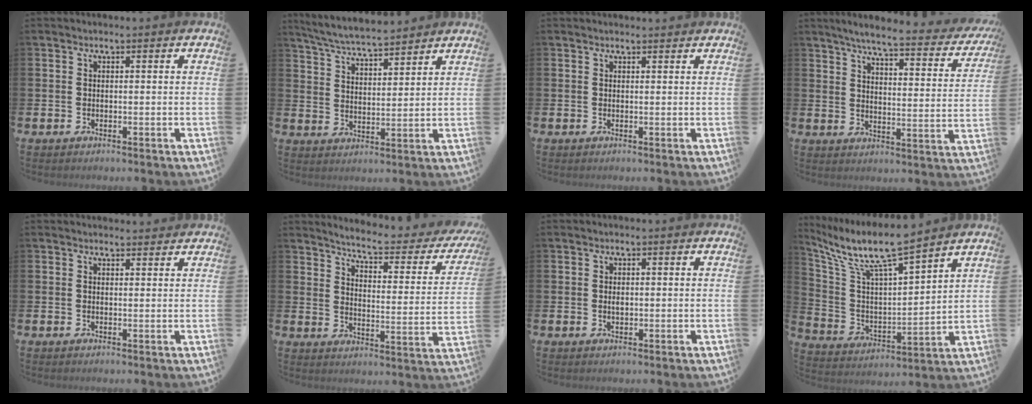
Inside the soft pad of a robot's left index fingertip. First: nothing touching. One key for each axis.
{"total": 6.1, "fx": 5.9, "fy": 0.5, "fz": 1.5, "tx": -0.052, "ty": -0.031, "tz": 0.104}
{"total": 0.7, "fx": 0.7, "fy": 0.1, "fz": 0.2, "tx": 0.007, "ty": -0.003, "tz": 0.010}
{"total": 5.7, "fx": 5.1, "fy": 0.4, "fz": 2.5, "tx": -0.064, "ty": -0.039, "tz": 0.078}
{"total": 1.4, "fx": 1.4, "fy": 0.2, "fz": 0.0, "tx": 0.008, "ty": -0.007, "tz": 0.023}
{"total": 5.5, "fx": 4.9, "fy": 0.6, "fz": 2.4, "tx": -0.064, "ty": -0.040, "tz": 0.073}
{"total": 0.8, "fx": 0.1, "fy": 0.5, "fz": 0.6, "tx": -0.011, "ty": 0.002, "tz": 0.001}
{"total": 9.6, "fx": 8.4, "fy": 1.0, "fz": 4.5, "tx": -0.129, "ty": -0.055, "tz": 0.138}